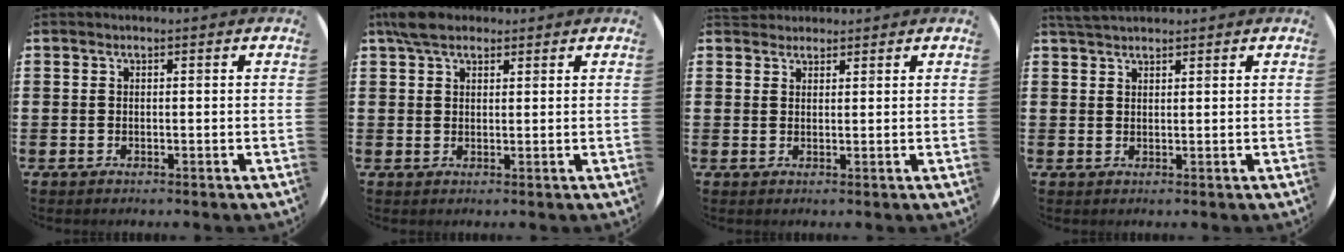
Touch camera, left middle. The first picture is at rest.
{"total": 3.9, "force": [3.1, 1.7, 1.7], "torque": [-0.031, 0.003, 0.056]}
{"total": 1.7, "force": [1.6, 0.6, -0.2], "torque": [0.002, 0.005, 0.032]}
{"total": 2.2, "force": [2.1, 0.4, 0.5], "torque": [-0.013, 0.004, 0.039]}